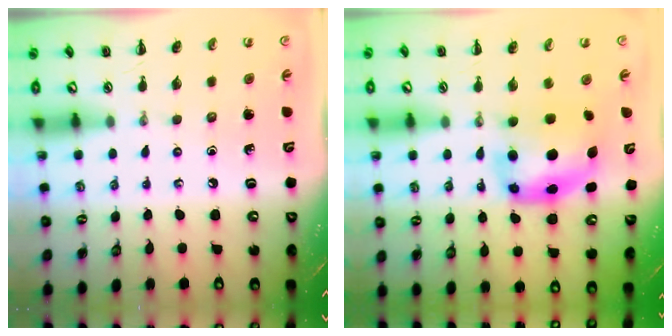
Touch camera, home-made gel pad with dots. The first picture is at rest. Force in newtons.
{"total": 5.8, "press": 5.7, "slide": 1.0}